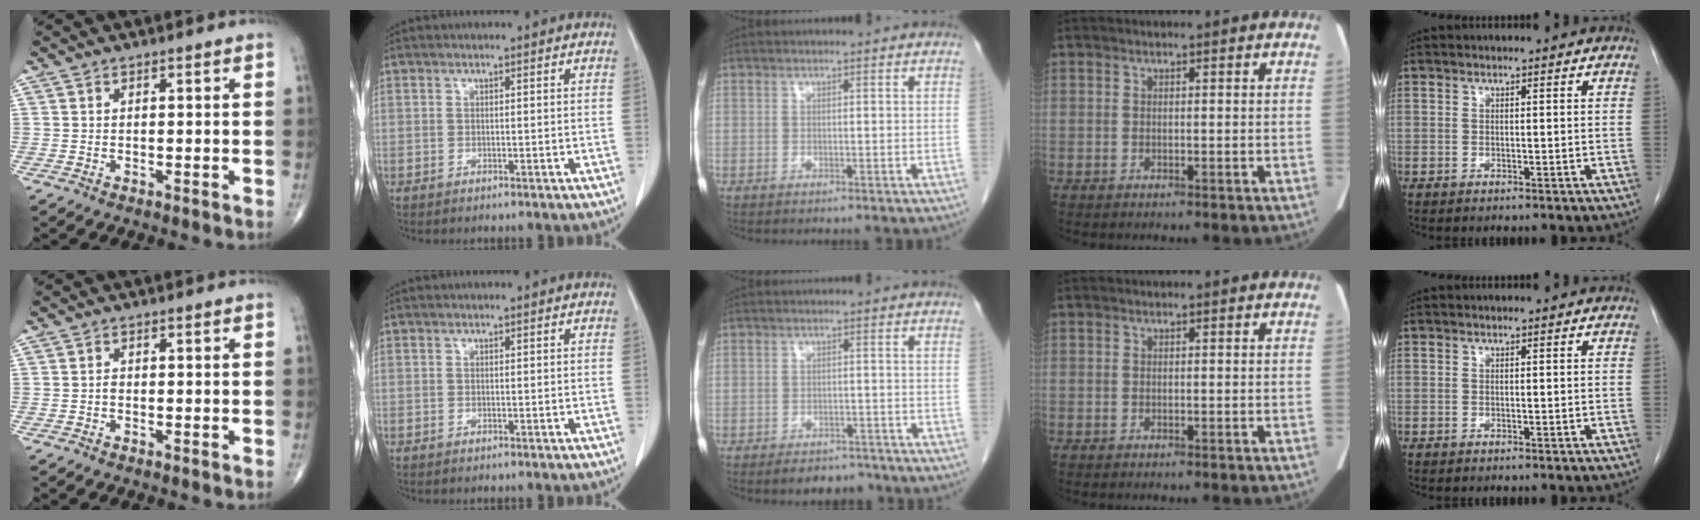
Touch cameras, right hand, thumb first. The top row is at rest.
{"thumb": {"total": 0.7, "force": [-0.2, 0.4, 0.4], "torque": [-0.006, 0.001, -0.008]}, "middle": {"total": 4.3, "force": [-3.6, 2.1, 1.2], "torque": [-0.009, 0.004, -0.048]}}